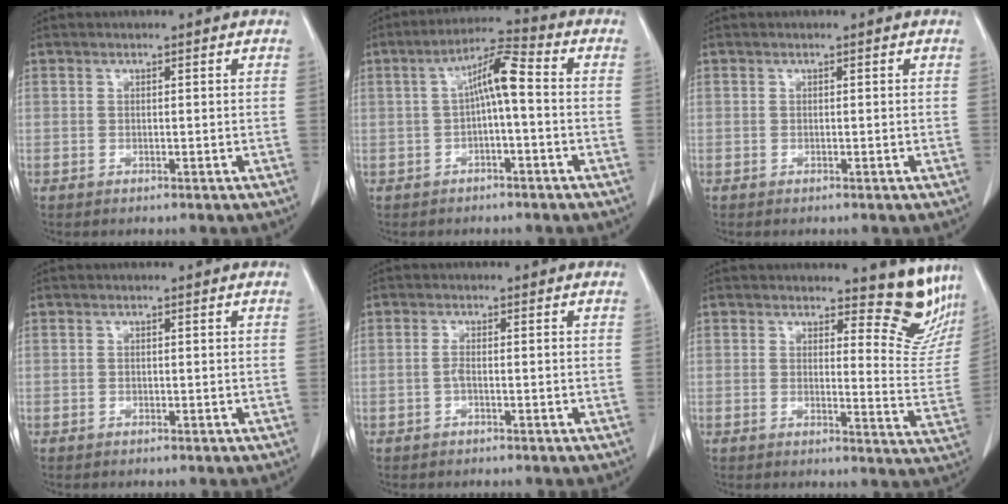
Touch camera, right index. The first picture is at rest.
{"total": 6.5, "force": [-0.1, 0.9, 6.5], "torque": [-0.116, 0.028, -0.004]}
{"total": 0.0}
{"total": 0.0}
{"total": 1.1, "force": [-0.4, 0.1, 1.0], "torque": [-0.019, 0.002, -0.007]}
{"total": 10.1, "force": [9.3, 2.8, 2.6], "torque": [-0.005, -0.059, 0.083]}